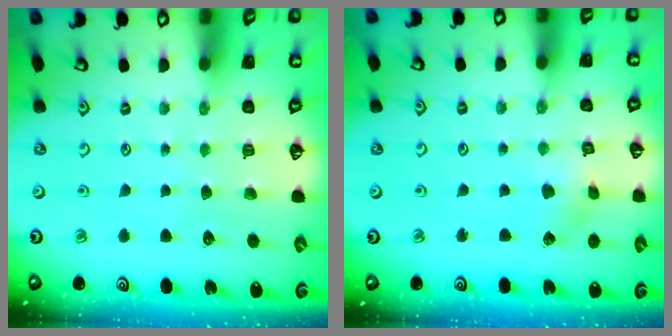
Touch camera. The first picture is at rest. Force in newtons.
{"total": 2.4, "press": 2.4, "slide": 0.2}